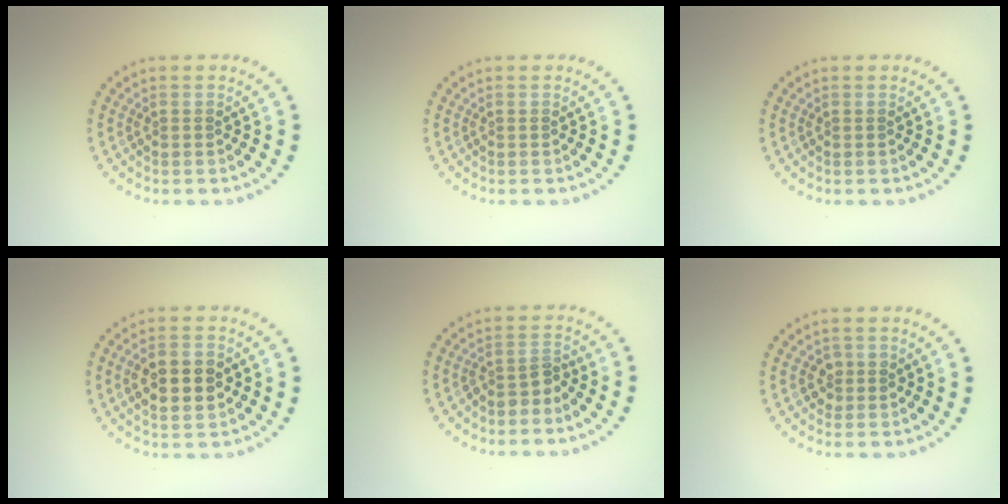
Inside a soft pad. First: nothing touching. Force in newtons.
{"total": 0.0}
{"total": 0.0}
{"total": 4.1, "press": 4.1, "slide": 0.3}
{"total": 2.0, "press": 1.4, "slide": 1.4}
{"total": 1.2, "press": 1.1, "slide": 0.3}